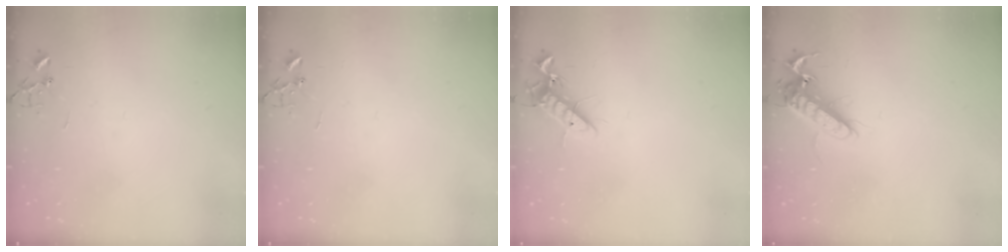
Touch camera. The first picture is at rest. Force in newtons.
{"total": 0.0}
{"total": 12.1, "press": 11.9, "slide": 2.0}
{"total": 12.3, "press": 12.1, "slide": 1.8}